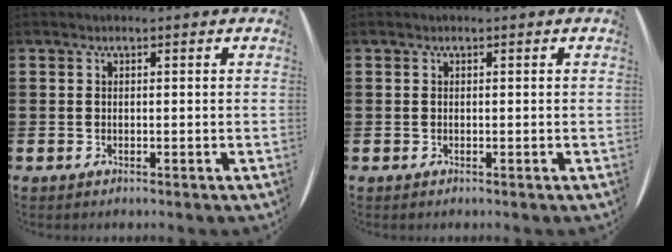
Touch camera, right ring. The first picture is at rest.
{"total": 0.0}